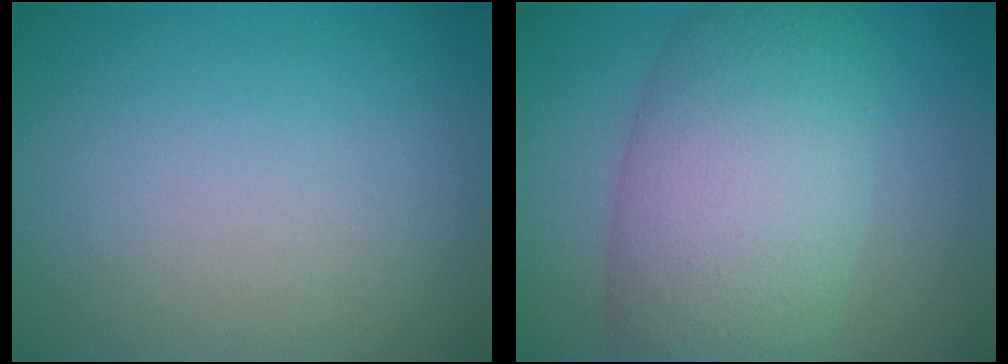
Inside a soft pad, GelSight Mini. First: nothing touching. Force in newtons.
{"total": 10.0, "press": 10.0, "slide": 0.4}